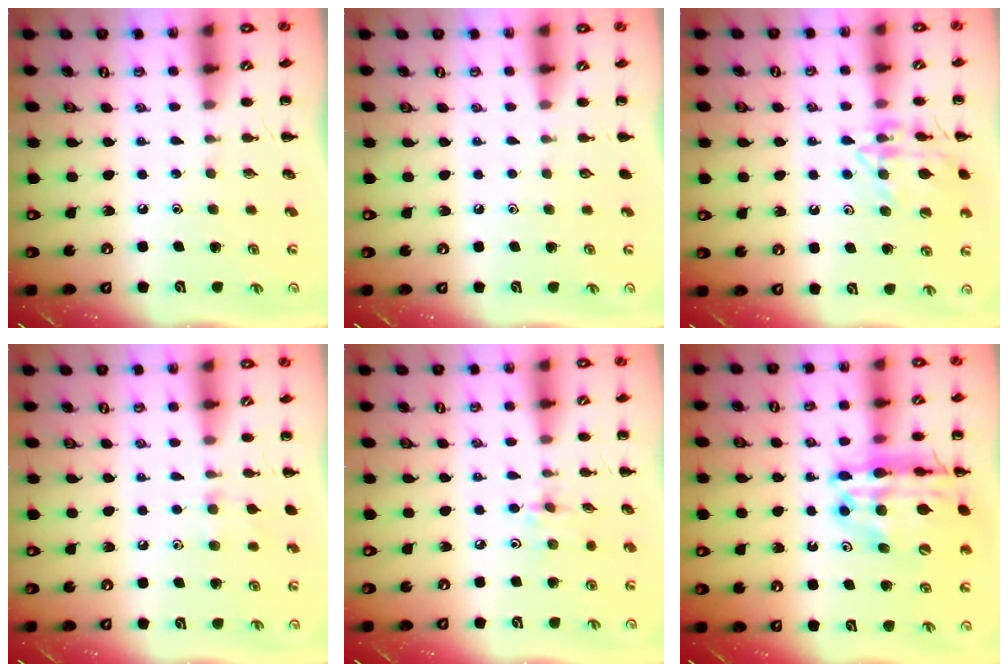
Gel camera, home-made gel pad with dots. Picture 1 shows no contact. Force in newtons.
{"total": 0.0}
{"total": 14.1, "press": 14.1, "slide": 1.0}
{"total": 7.0, "press": 6.7, "slide": 2.1}
{"total": 2.2, "press": 2.1, "slide": 0.6}
{"total": 20.4, "press": 20.0, "slide": 4.4}